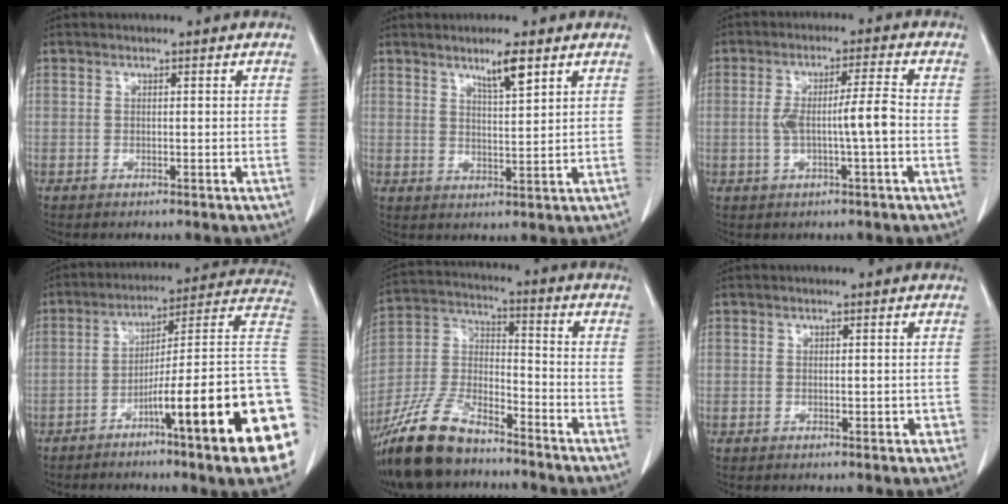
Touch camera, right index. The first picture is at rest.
{"total": 4.5, "force": [3.0, 0.2, 3.3], "torque": [-0.057, -0.005, 0.054]}
{"total": 6.3, "force": [-0.9, 0.0, 6.2], "torque": [-0.114, 0.009, -0.013]}
{"total": 23.0, "force": [-7.4, -0.1, 21.8], "torque": [-0.202, 0.006, -0.116]}
{"total": 15.4, "force": [-12.1, 5.0, 8.0], "torque": [-0.174, -0.003, -0.229]}
{"total": 1.8, "force": [-0.3, 1.2, 1.3], "torque": [-0.010, 0.006, 0.000]}